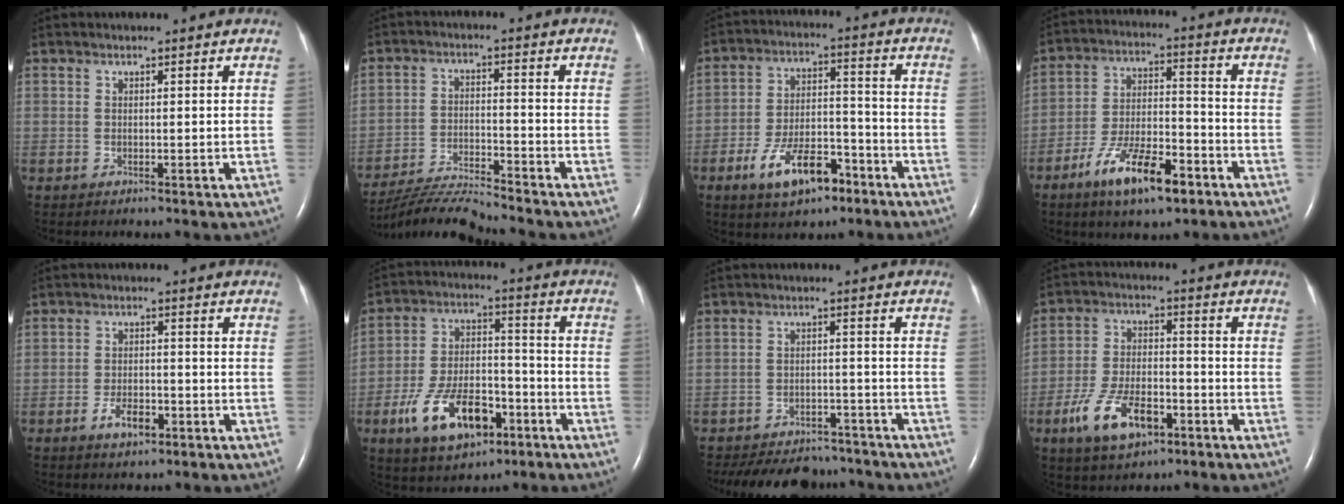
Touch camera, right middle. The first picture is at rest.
{"total": 9.0, "force": [-8.7, -1.6, 1.5], "torque": [-0.028, -0.010, -0.162]}
{"total": 10.5, "force": [-6.2, 4.4, 7.1], "torque": [-0.130, 0.010, -0.105]}
{"total": 11.9, "force": [-7.2, 3.6, 8.8], "torque": [-0.158, 0.002, -0.124]}
{"total": 4.0, "force": [-2.2, 1.7, 2.8], "torque": [-0.051, 0.002, -0.037]}
{"total": 13.5, "force": [-6.7, 6.6, 9.8], "torque": [-0.192, 0.010, -0.110]}
{"total": 15.1, "force": [-13.2, 5.7, 4.5], "torque": [-0.099, 0.002, -0.178]}
{"total": 10.5, "force": [-5.4, 4.8, 7.6], "torque": [-0.162, 0.002, -0.092]}